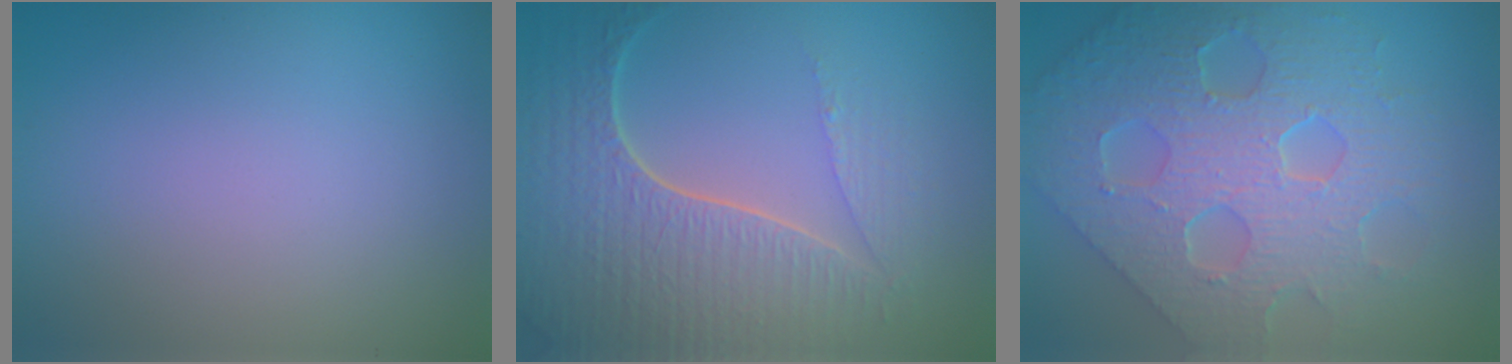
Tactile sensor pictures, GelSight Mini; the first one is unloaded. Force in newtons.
{"total": 7.5, "press": 5.6, "slide": 5.0}
{"total": 7.9, "press": 6.5, "slide": 4.4}